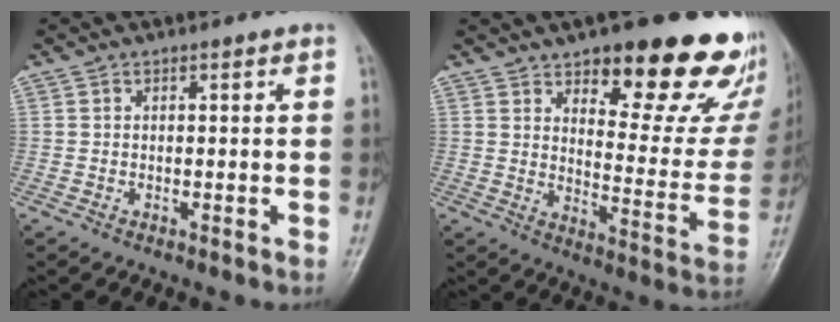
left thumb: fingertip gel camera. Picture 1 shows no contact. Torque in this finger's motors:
{"motor_torque": [0.93, 0.66, 1.40, -1.36, 0.27]}